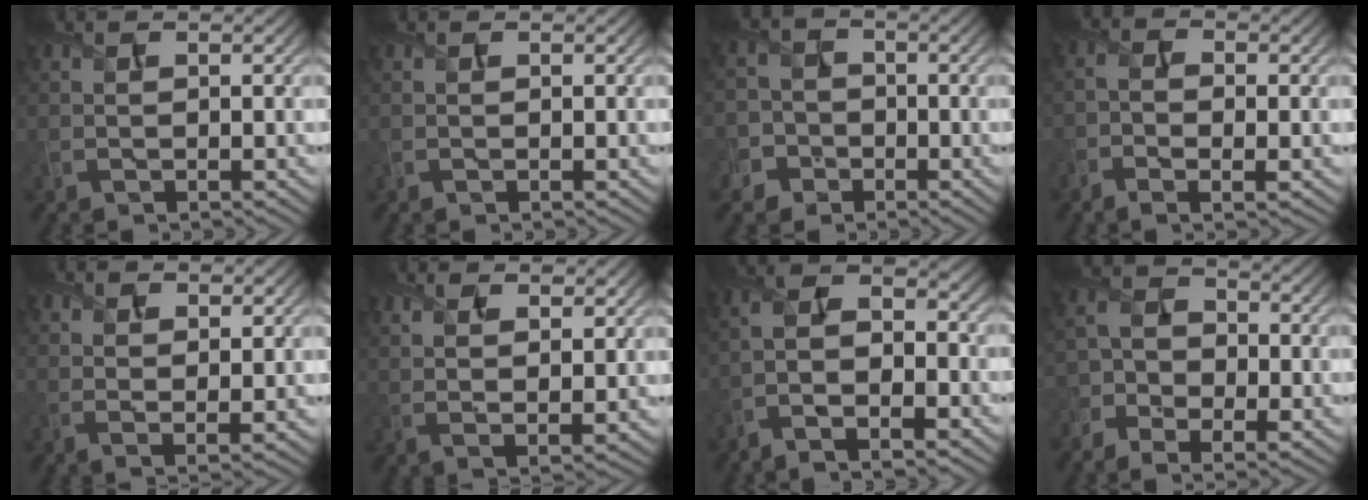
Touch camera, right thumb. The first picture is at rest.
{"total": 0.0}
{"total": 5.5, "force": [-2.3, 4.8, 1.0], "torque": [-0.031, -0.001, -0.066]}
{"total": 3.5, "force": [-1.4, 1.6, 2.7], "torque": [-0.055, -0.006, -0.028]}
{"total": 3.5, "force": [2.2, 1.3, 2.5], "torque": [-0.056, -0.008, 0.046]}
{"total": 7.0, "force": [4.5, 2.3, 4.9], "torque": [-0.080, -0.003, 0.068]}
{"total": 7.3, "force": [-3.9, 2.8, 5.4], "torque": [-0.109, -0.005, -0.075]}
{"total": 6.4, "force": [-3.7, 4.0, 3.4], "torque": [-0.075, -0.016, -0.072]}